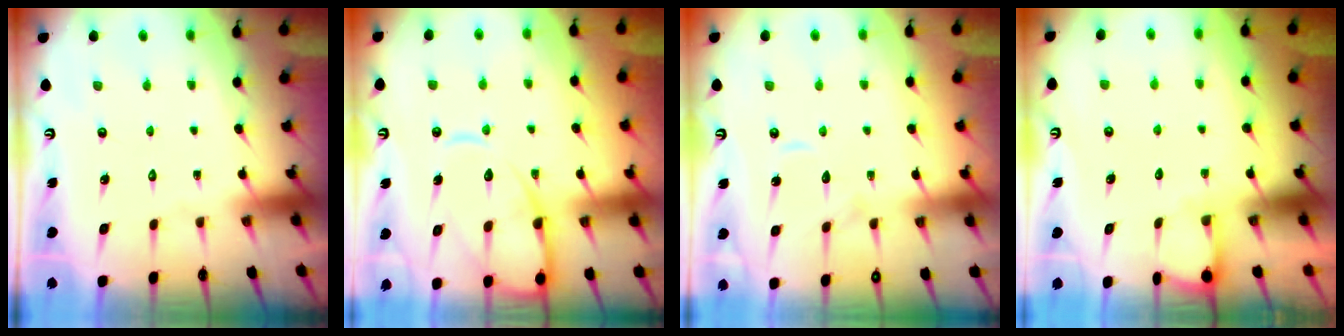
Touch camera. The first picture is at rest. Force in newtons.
{"total": 12.1, "press": 12.0, "slide": 1.6}
{"total": 6.7, "press": 6.7, "slide": 0.7}
{"total": 2.8, "press": 2.8, "slide": 0.2}